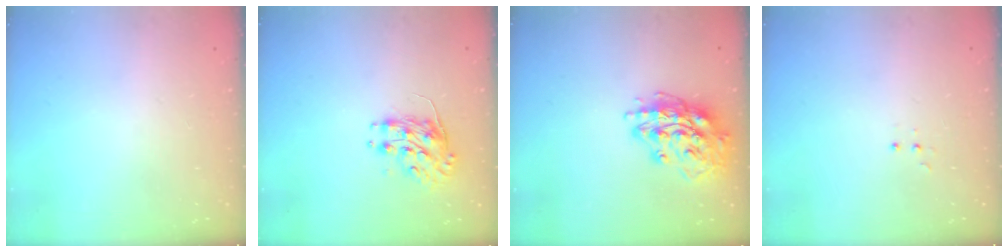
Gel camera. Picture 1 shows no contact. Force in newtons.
{"total": 8.2, "press": 8.2, "slide": 0.3}
{"total": 15.6, "press": 15.6, "slide": 1.3}
{"total": 3.4, "press": 3.3, "slide": 0.7}